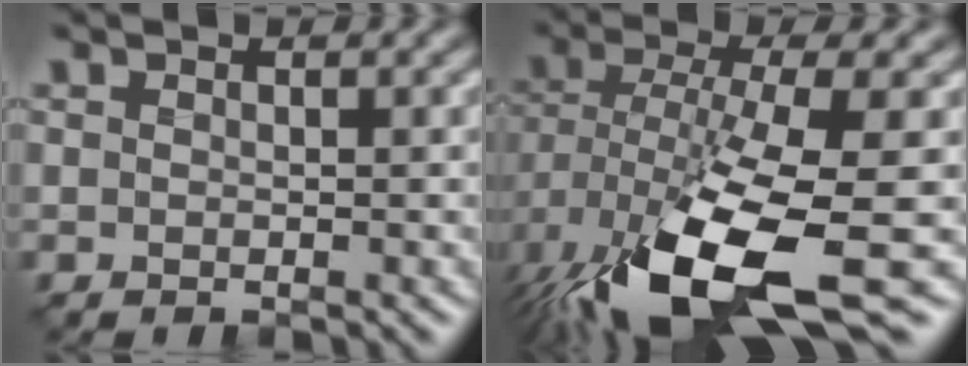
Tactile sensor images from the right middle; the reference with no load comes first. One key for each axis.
{"total": 14.1, "fx": -6.2, "fy": 4.7, "fz": 11.8, "tx": -0.248, "ty": -0.040, "tz": -0.102}